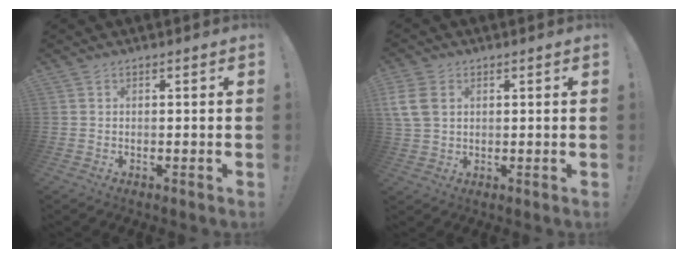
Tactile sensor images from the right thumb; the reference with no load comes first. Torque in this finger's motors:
{"motor_torque": [0.07, 0.01, 0.51, 0.07, 0.16]}